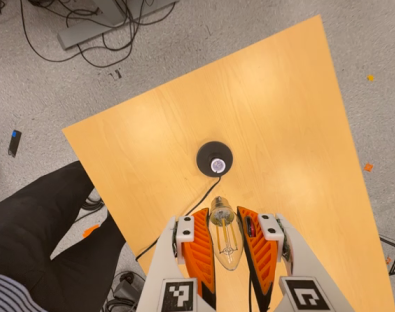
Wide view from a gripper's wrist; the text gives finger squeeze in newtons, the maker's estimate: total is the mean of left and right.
{"total": 23.1, "left": 24.7, "right": 21.4}